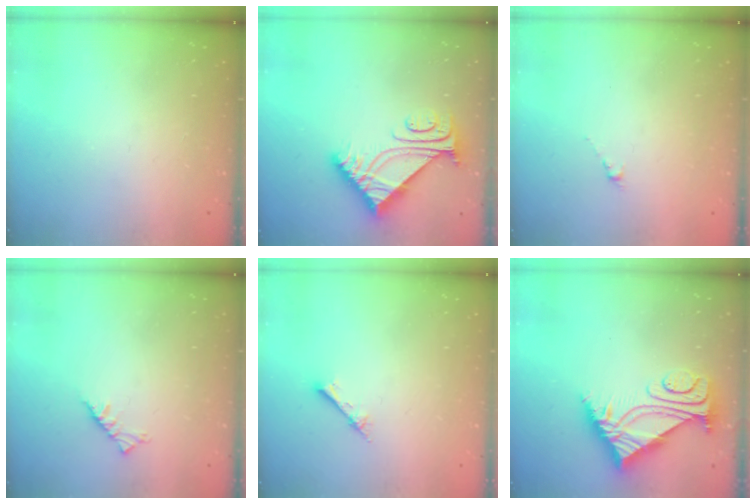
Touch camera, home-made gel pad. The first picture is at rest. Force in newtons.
{"total": 7.3, "press": 7.2, "slide": 0.7}
{"total": 0.0}
{"total": 4.5, "press": 4.5, "slide": 0.7}
{"total": 2.4, "press": 2.4, "slide": 0.3}
{"total": 6.8, "press": 6.8, "slide": 0.5}